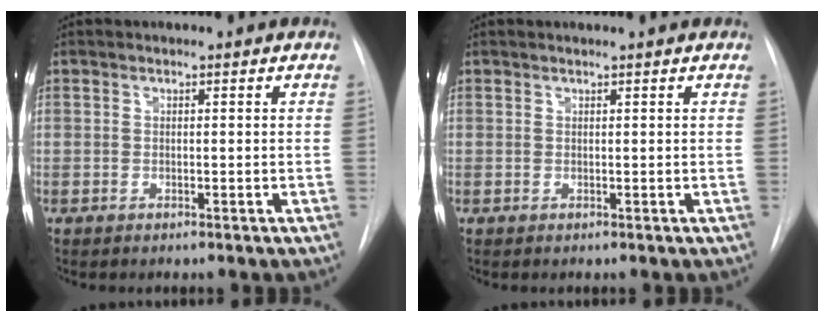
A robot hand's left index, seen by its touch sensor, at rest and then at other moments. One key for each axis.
{"total": 1.6, "fx": 1.5, "fy": -0.1, "fz": 0.7, "tx": -0.010, "ty": 0.014, "tz": 0.021}